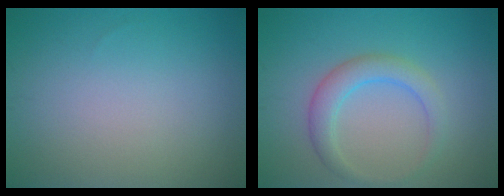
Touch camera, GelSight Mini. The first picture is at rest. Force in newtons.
{"total": 3.1, "press": 3.1, "slide": 0.1}